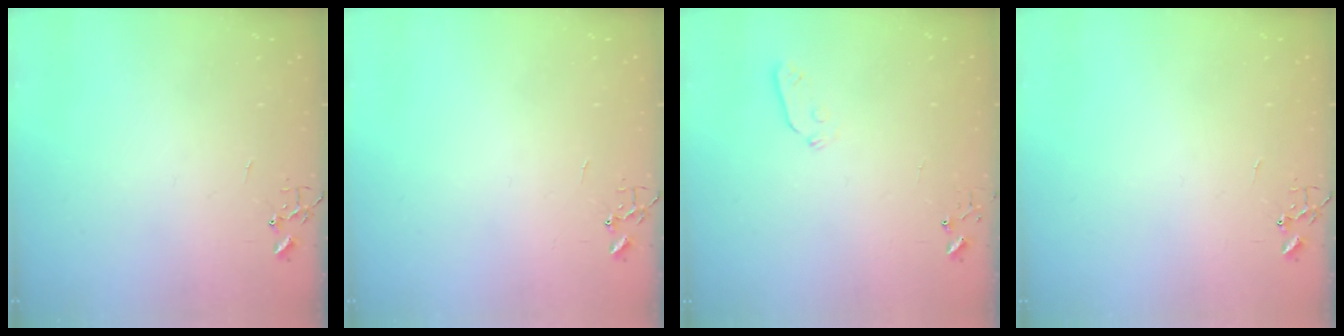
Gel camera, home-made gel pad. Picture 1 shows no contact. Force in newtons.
{"total": 0.0}
{"total": 3.9, "press": 3.8, "slide": 0.8}
{"total": 0.0}